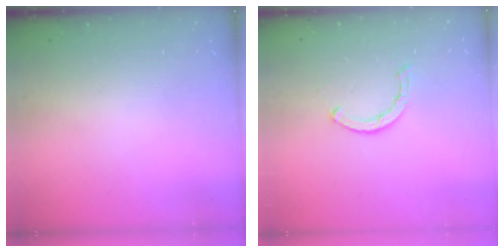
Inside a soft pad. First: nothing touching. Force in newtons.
{"total": 2.1, "press": 2.1, "slide": 0.2}